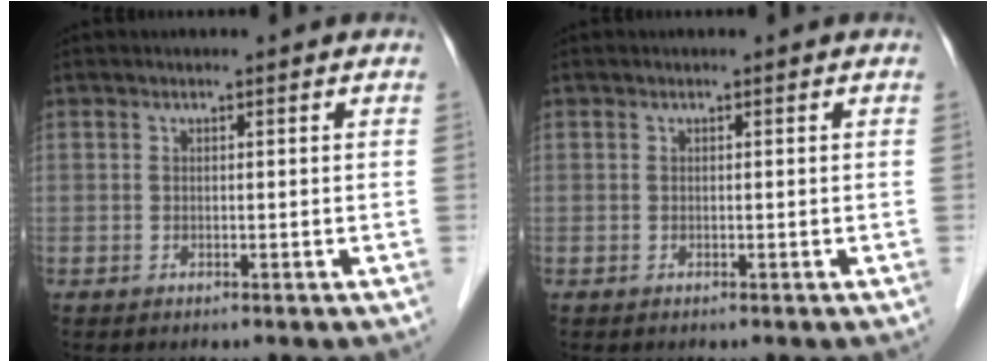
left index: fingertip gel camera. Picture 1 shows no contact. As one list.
[{"total": 0.0}]